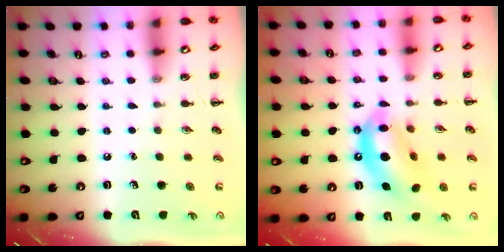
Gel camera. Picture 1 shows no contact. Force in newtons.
{"total": 13.2, "press": 12.8, "slide": 3.3}